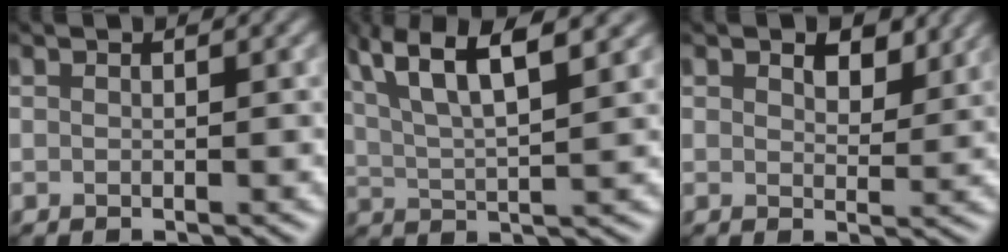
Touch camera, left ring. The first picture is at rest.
{"total": 8.0, "force": [4.5, 2.1, 6.2], "torque": [-0.108, 0.021, 0.076]}
{"total": 3.3, "force": [2.1, 1.8, 1.8], "torque": [-0.028, -0.005, 0.023]}